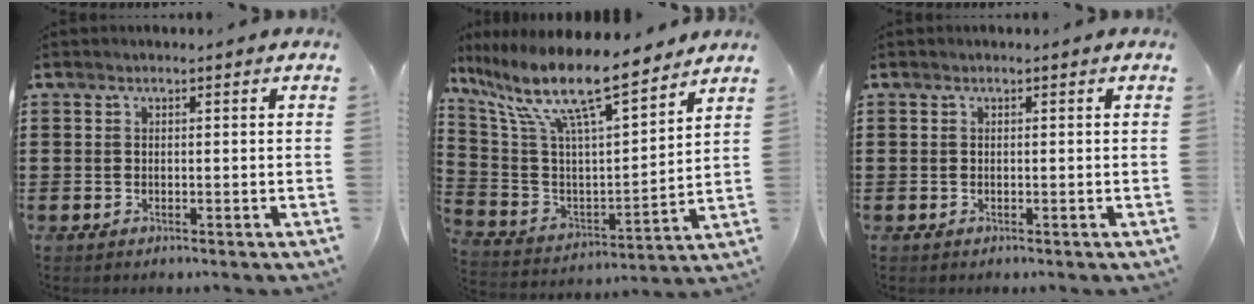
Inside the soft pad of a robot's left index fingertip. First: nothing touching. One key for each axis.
{"total": 13.2, "fx": 9.9, "fy": 2.3, "fz": 8.4, "tx": -0.205, "ty": -0.061, "tz": 0.167}
{"total": 0.0}